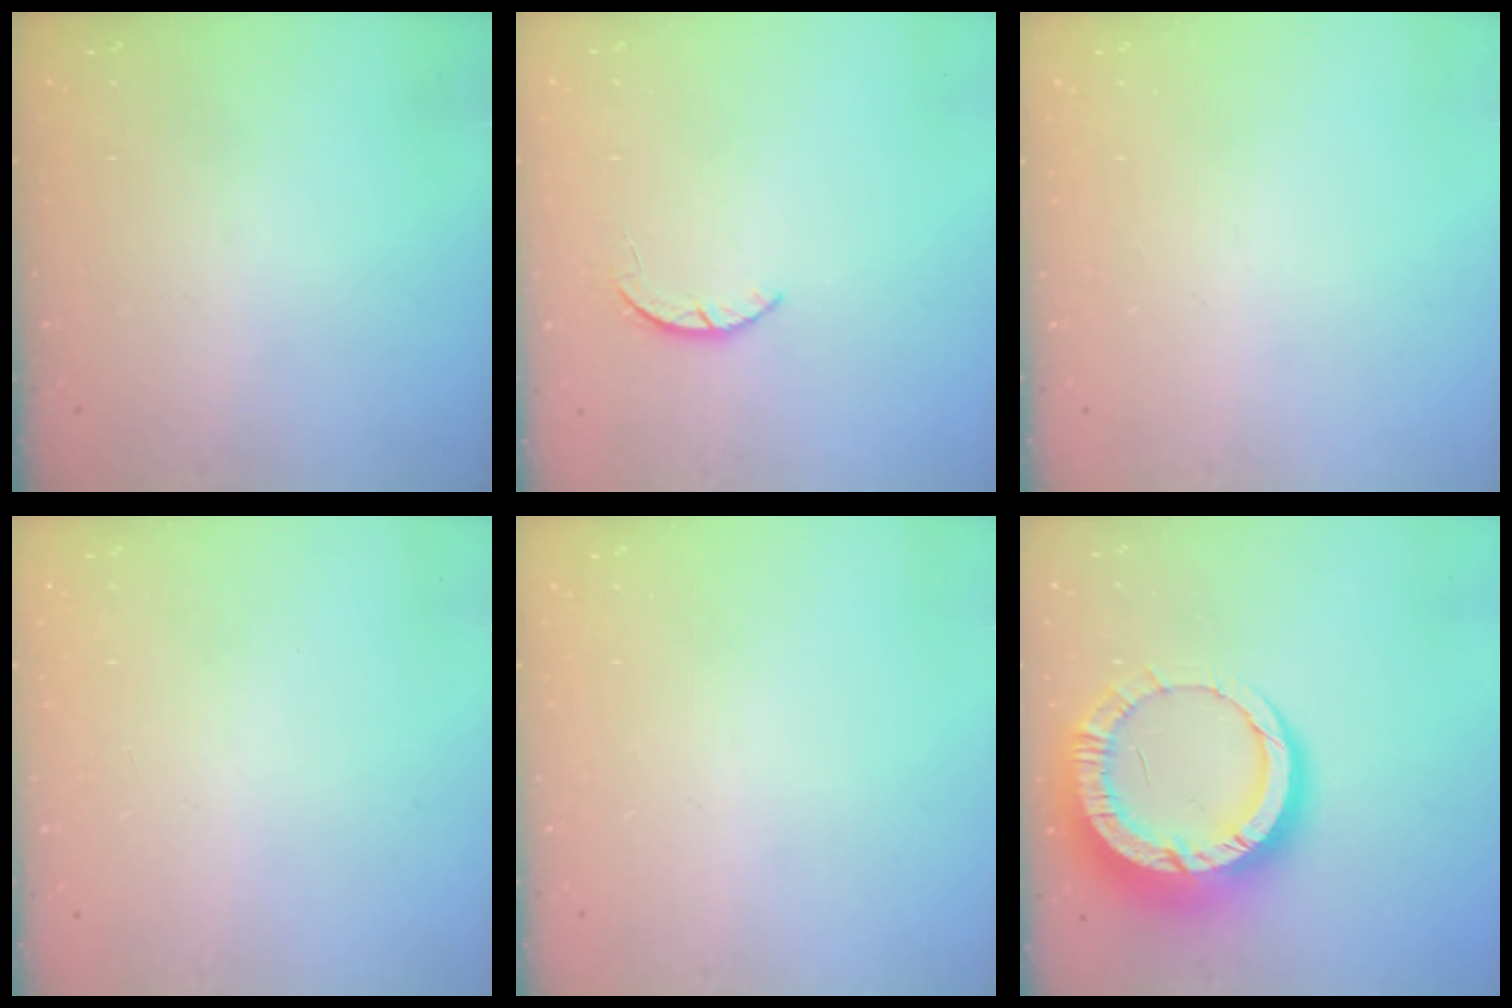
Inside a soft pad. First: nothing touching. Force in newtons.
{"total": 1.9, "press": 1.9, "slide": 0.3}
{"total": 0.0}
{"total": 2.6, "press": 2.6, "slide": 0.2}
{"total": 0.0}
{"total": 17.1, "press": 17.0, "slide": 1.9}